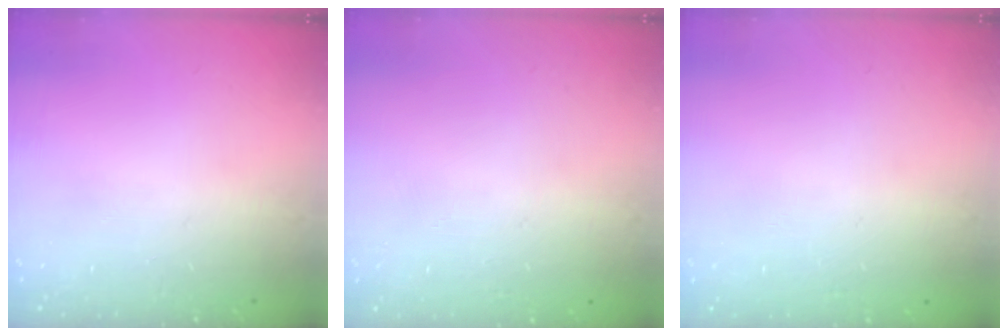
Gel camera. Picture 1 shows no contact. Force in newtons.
{"total": 0.0}
{"total": 0.0}